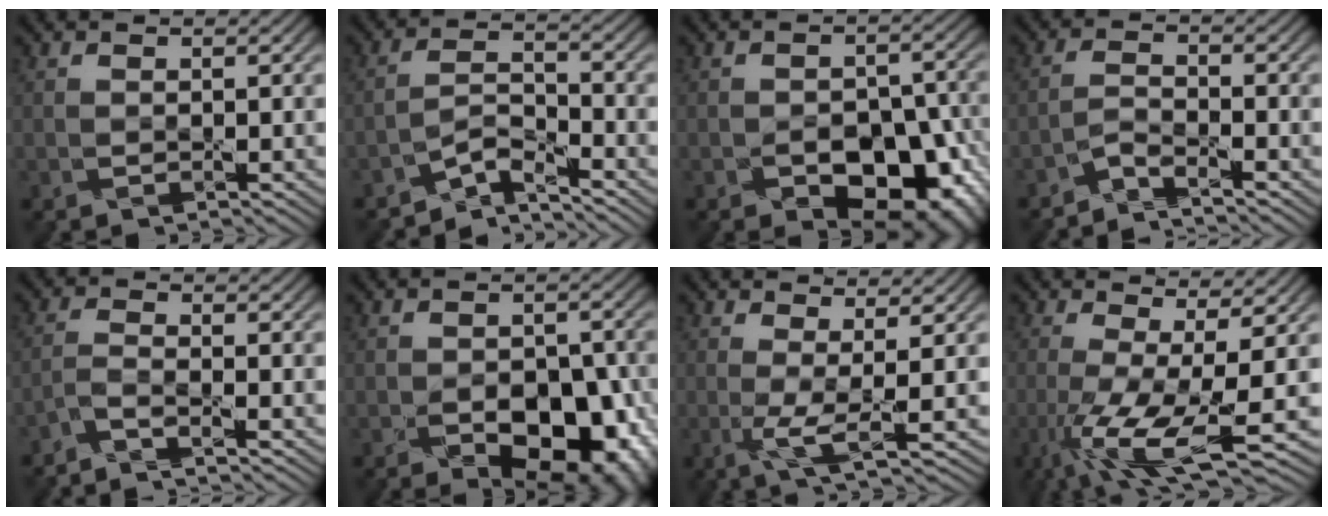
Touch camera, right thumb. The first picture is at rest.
{"total": 5.0, "force": [-4.5, 1.1, 2.0], "torque": [-0.038, 0.003, -0.096]}
{"total": 12.1, "force": [-5.7, 7.2, 8.0], "torque": [-0.102, -0.014, -0.075]}
{"total": 3.0, "force": [-2.8, 0.3, 0.8], "torque": [-0.020, -0.001, -0.069]}
{"total": 2.6, "force": [-2.3, 0.3, 1.2], "torque": [-0.021, -0.004, -0.063]}
{"total": 13.4, "force": [-6.1, 8.2, 8.7], "torque": [-0.094, -0.022, -0.068]}
{"total": 3.2, "force": [0.2, 0.4, 3.2], "torque": [-0.067, -0.003, 0.003]}
{"total": 9.6, "force": [-3.0, 2.2, 8.8], "torque": [-0.178, -0.015, -0.049]}